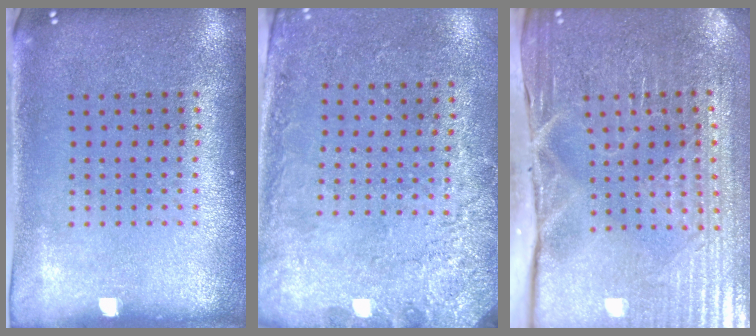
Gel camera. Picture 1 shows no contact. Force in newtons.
{"total": 2.7, "press": 2.0, "slide": 1.8}
{"total": 4.3, "press": 4.1, "slide": 1.0}